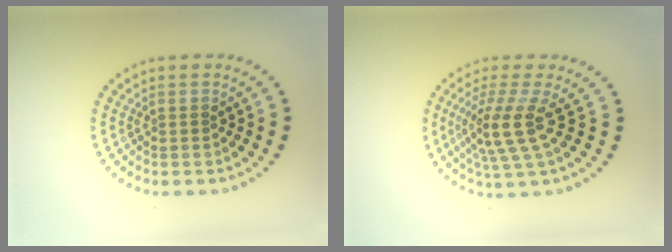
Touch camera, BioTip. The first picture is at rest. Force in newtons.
{"total": 4.0, "press": 3.0, "slide": 2.6}